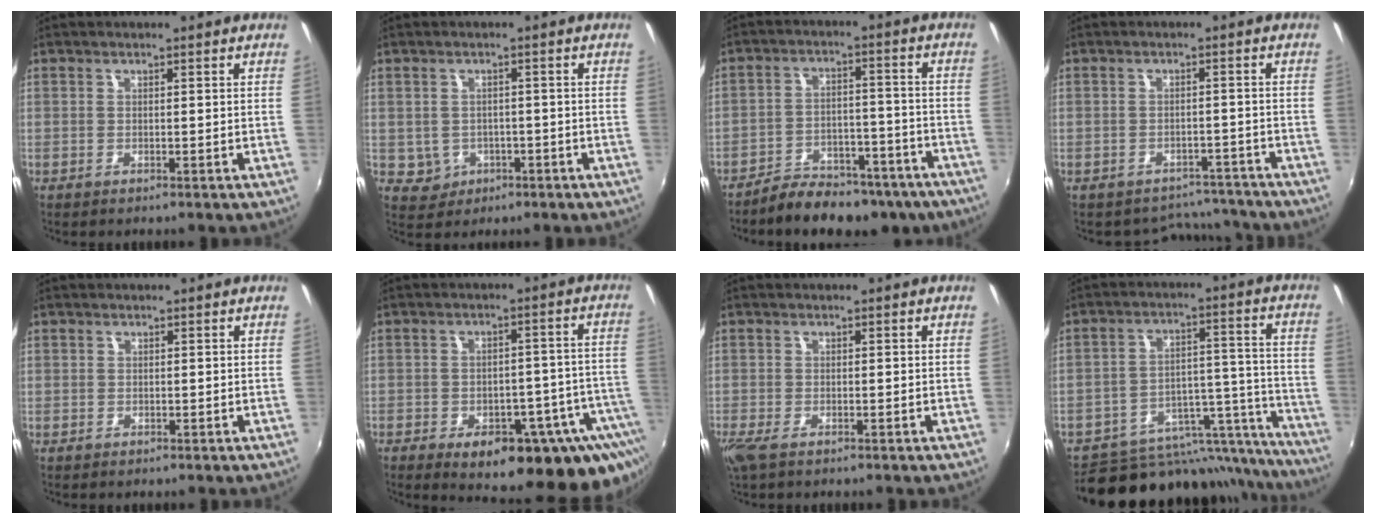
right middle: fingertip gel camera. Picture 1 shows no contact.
{"total": 4.8, "force": [-1.1, 4.5, 1.2], "torque": [-0.038, 0.007, 0.000]}
{"total": 16.2, "force": [-13.2, 6.7, 6.5], "torque": [-0.116, 0.016, -0.165]}
{"total": 7.1, "force": [-6.4, 3.1, 0.3], "torque": [-0.005, 0.020, -0.076]}
{"total": 1.1, "force": [0.0, 1.1, -0.1], "torque": [0.003, 0.006, 0.002]}
{"total": 22.9, "force": [-15.1, 9.6, 14.3], "torque": [-0.169, -0.010, -0.173]}
{"total": 2.5, "force": [-1.4, 0.6, 2.0], "torque": [-0.040, -0.011, -0.027]}
{"total": 22.2, "force": [-18.9, 9.4, 7.0], "torque": [-0.097, 0.046, -0.241]}